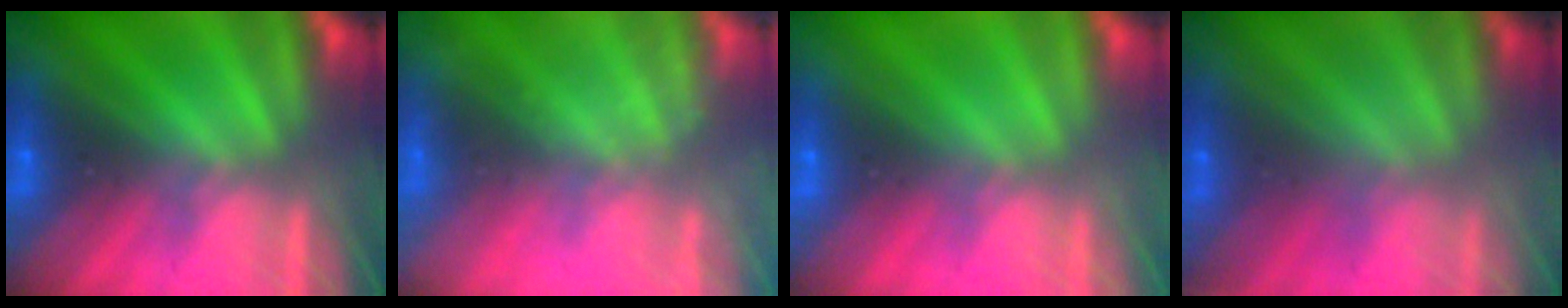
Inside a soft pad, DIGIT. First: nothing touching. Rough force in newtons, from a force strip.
{"total": 2.4}
{"total": 1.5}
{"total": 1.2}